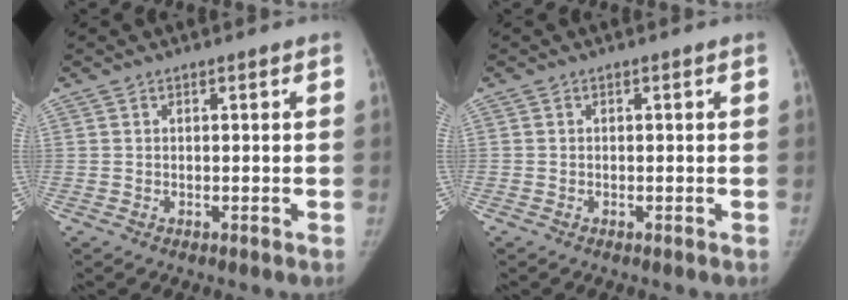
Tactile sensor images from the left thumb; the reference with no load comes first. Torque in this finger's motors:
{"motor_torque": [0.94, 1.81, 0.57, 0.26, 0.10]}